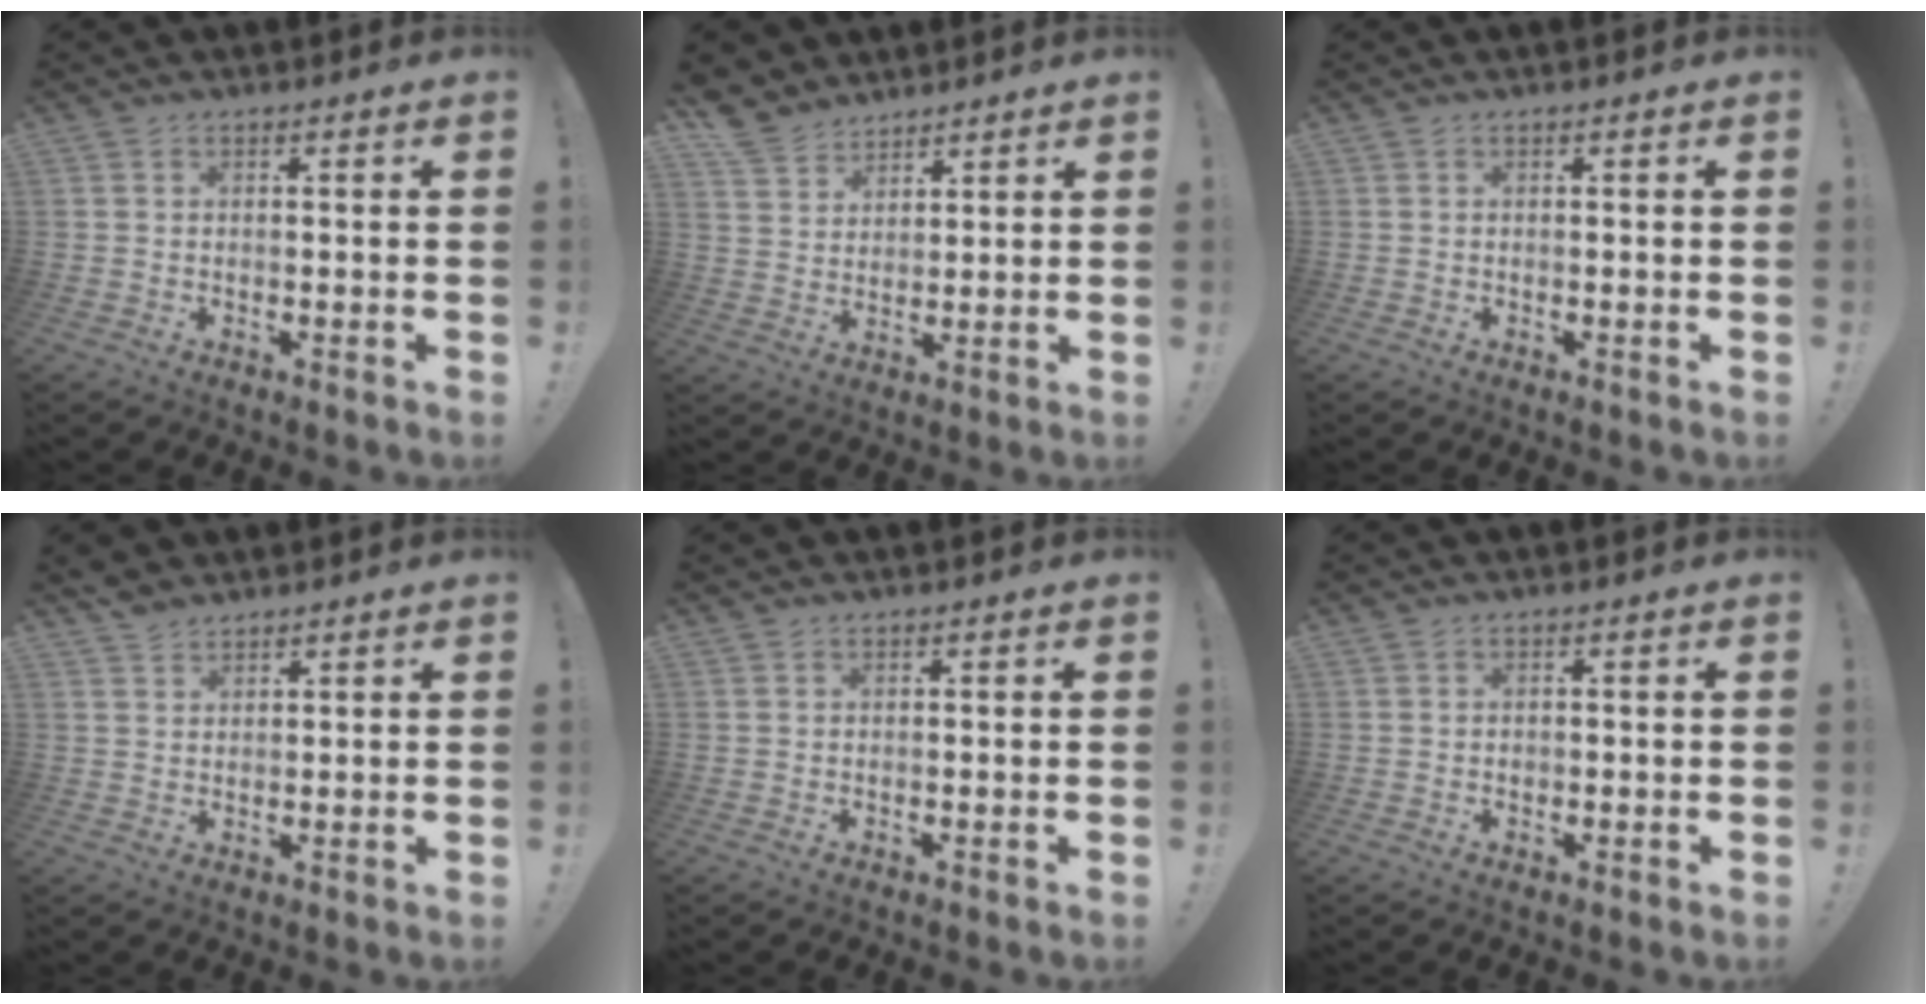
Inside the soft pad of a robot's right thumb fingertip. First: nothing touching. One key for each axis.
{"total": 7.2, "fx": 5.9, "fy": 4.0, "fz": 0.9, "tx": -0.027, "ty": -0.041, "tz": 0.119}
{"total": 0.0}
{"total": 3.0, "fx": 2.7, "fy": 1.2, "fz": 0.6, "tx": -0.007, "ty": -0.020, "tz": 0.050}
{"total": 0.0}
{"total": 0.8, "fx": -0.2, "fy": 0.7, "fz": 0.2, "tx": -0.004, "ty": 0.004, "tz": -0.004}